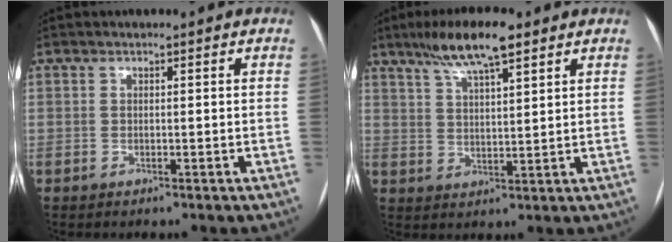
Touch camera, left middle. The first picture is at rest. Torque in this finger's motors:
{"motor_torque": [0.34, -0.35, 0.08, 0.03]}